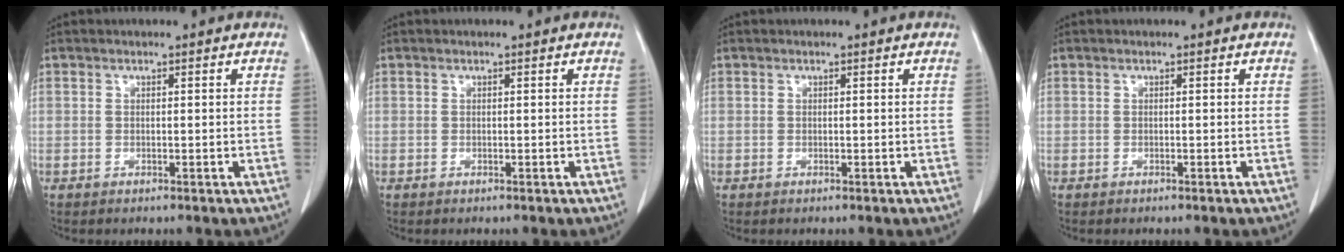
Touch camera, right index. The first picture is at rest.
{"total": 0.0}
{"total": 0.0}
{"total": 0.0}